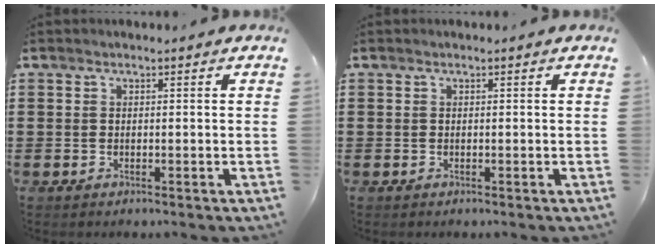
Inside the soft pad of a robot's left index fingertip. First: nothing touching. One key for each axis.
{"total": 0.0}